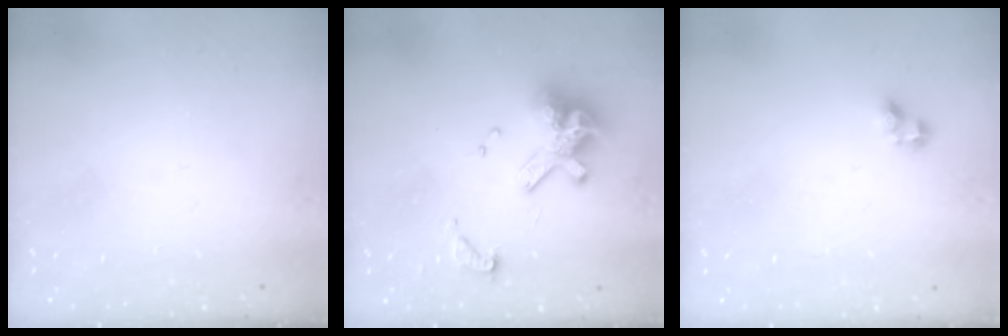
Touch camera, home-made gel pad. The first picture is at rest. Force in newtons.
{"total": 12.2, "press": 12.1, "slide": 1.1}
{"total": 3.7, "press": 3.6, "slide": 0.5}